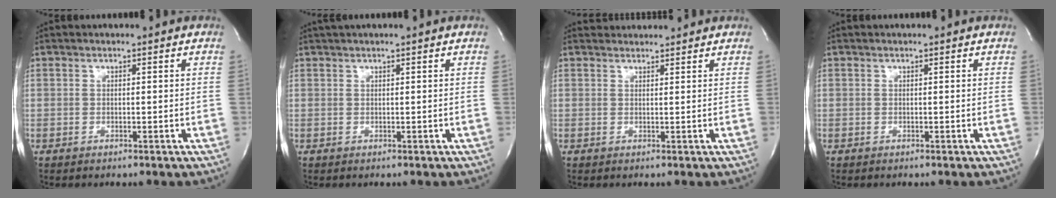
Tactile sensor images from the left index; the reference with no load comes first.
{"total": 1.1, "force": [0.7, -0.3, 0.7], "torque": [-0.013, 0.014, 0.020]}
{"total": 2.6, "force": [2.6, 0.5, -0.2], "torque": [-0.002, 0.020, 0.038]}
{"total": 0.0}